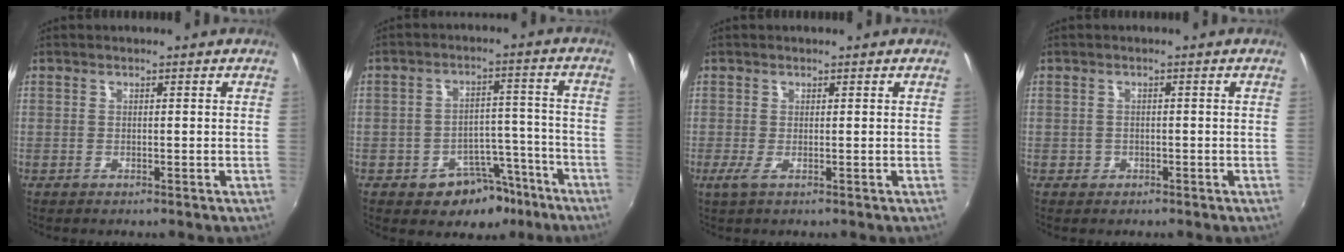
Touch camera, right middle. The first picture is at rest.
{"total": 9.9, "force": [-6.3, 6.4, 4.0], "torque": [-0.063, 0.032, -0.069]}
{"total": 1.3, "force": [-0.1, -0.1, 1.3], "torque": [-0.027, -0.005, -0.004]}
{"total": 1.6, "force": [-0.7, 1.4, 0.3], "torque": [-0.008, -0.002, -0.007]}